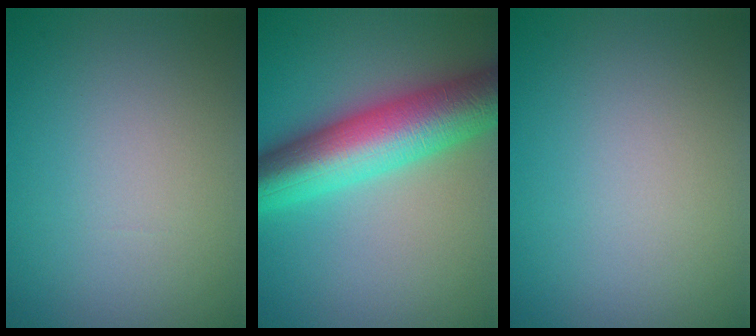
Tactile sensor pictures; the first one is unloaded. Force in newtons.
{"total": 10.5, "press": 10.5, "slide": 0.1}
{"total": 0.0}